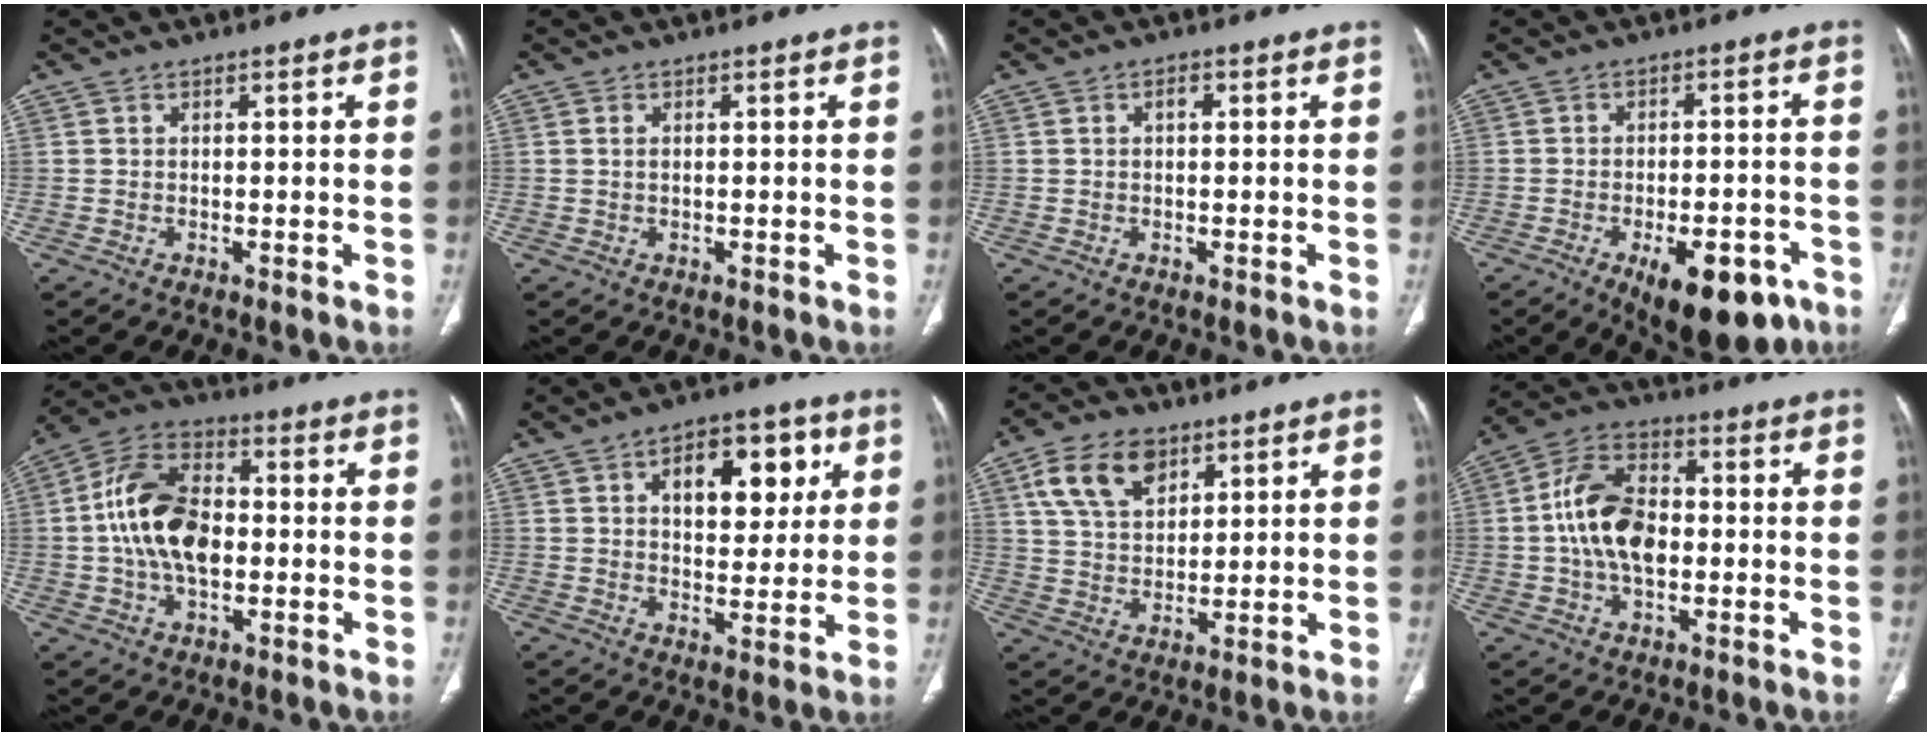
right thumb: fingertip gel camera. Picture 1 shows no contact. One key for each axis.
{"total": 0.6, "fx": 0.2, "fy": 0.3, "fz": 0.5, "tx": -0.011, "ty": -0.001, "tz": 0.004}
{"total": 1.2, "fx": 0.3, "fy": 0.7, "fz": 1.0, "tx": -0.014, "ty": 0.002, "tz": 0.003}
{"total": 14.0, "fx": -7.4, "fy": 6.3, "fz": 10.1, "tx": -0.109, "ty": 0.023, "tz": -0.094}
{"total": 14.9, "fx": -0.2, "fy": 9.0, "fz": 11.8, "tx": -0.208, "ty": 0.023, "tz": -0.011}
{"total": 13.1, "fx": 4.5, "fy": 7.5, "fz": 9.8, "tx": -0.089, "ty": -0.009, "tz": 0.065}
{"total": 11.2, "fx": 5.7, "fy": 6.9, "fz": 6.8, "tx": -0.108, "ty": -0.014, "tz": 0.109}
{"total": 12.9, "fx": -0.3, "fy": 7.9, "fz": 10.2, "tx": -0.177, "ty": 0.020, "tz": -0.012}